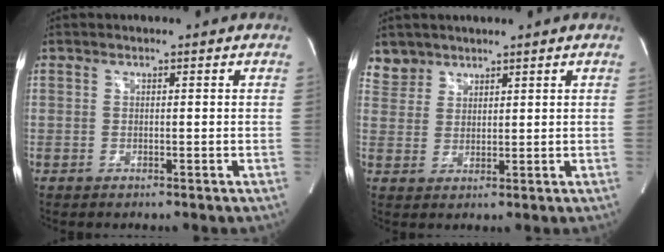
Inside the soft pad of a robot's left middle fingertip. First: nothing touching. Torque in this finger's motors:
{"motor_torque": [0.15, -0.19, -0.01, 0.00]}